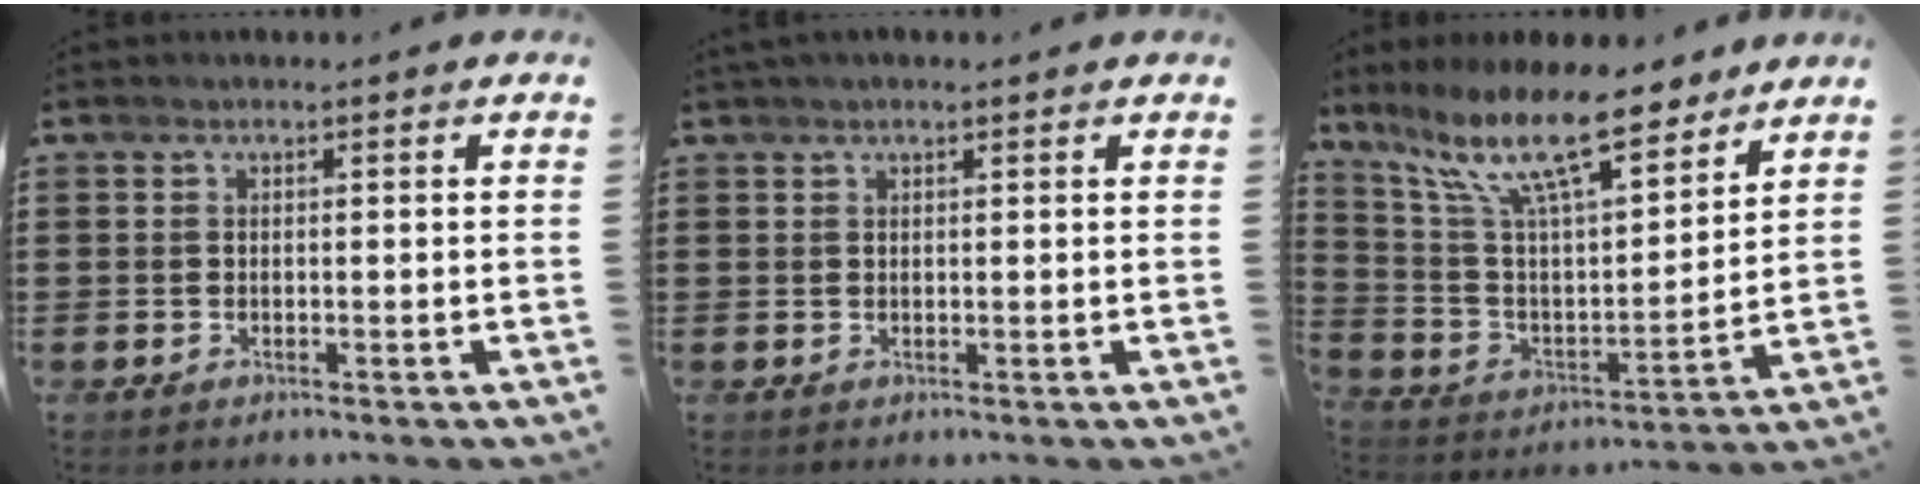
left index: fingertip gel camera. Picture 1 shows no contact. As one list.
[{"total": 1.2, "force": [0.9, 0.2, 0.7], "torque": [-0.015, 0.002, 0.016]}, {"total": 14.8, "force": [10.9, 3.3, 9.4], "torque": [-0.207, -0.053, 0.190]}]